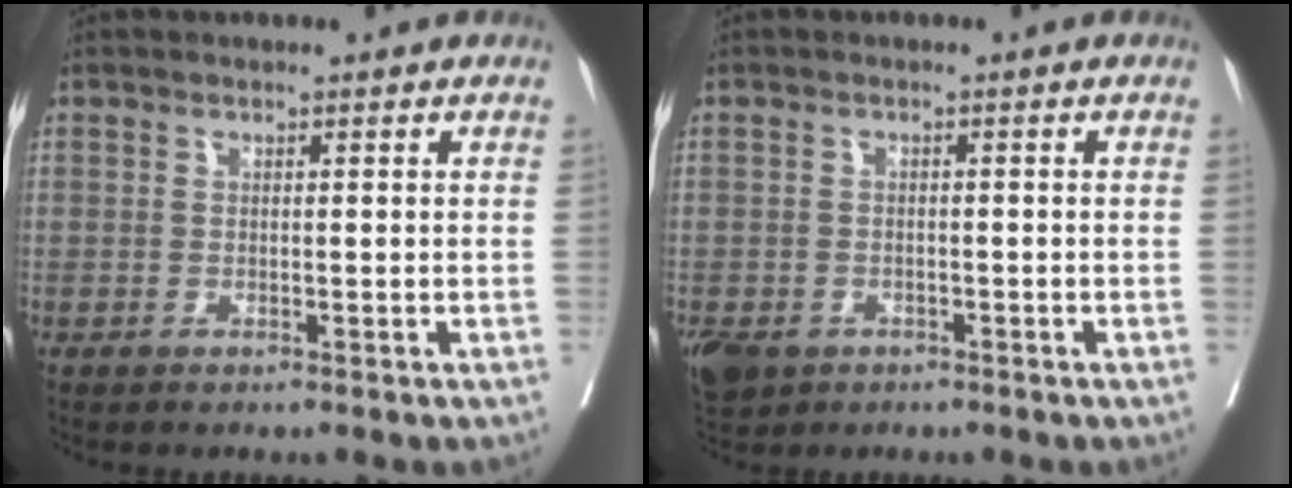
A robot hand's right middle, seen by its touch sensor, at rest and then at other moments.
{"total": 8.6, "force": [-4.3, 6.7, 3.2], "torque": [-0.093, -0.009, -0.063]}